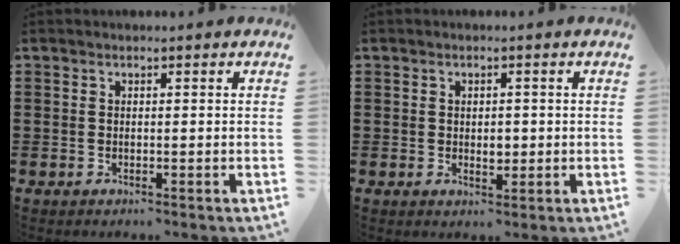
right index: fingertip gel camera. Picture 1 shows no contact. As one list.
[{"total": 2.2, "force": [0.0, 1.3, 1.8], "torque": [-0.029, 0.002, -0.002]}]